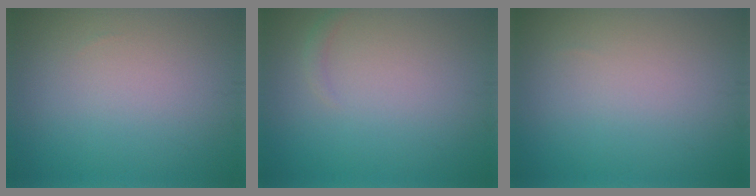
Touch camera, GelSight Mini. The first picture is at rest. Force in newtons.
{"total": 0.7, "press": 0.7, "slide": 0.2}
{"total": 0.0}